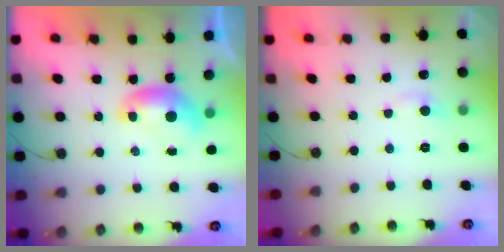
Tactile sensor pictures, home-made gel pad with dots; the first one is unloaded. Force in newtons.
{"total": 1.2, "press": 0.9, "slide": 0.8}